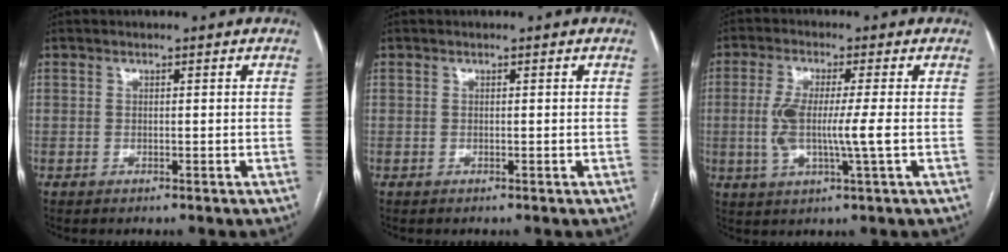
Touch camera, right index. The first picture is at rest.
{"total": 0.0}
{"total": 7.8, "force": [-0.6, 0.4, 7.8], "torque": [-0.159, -0.005, -0.014]}